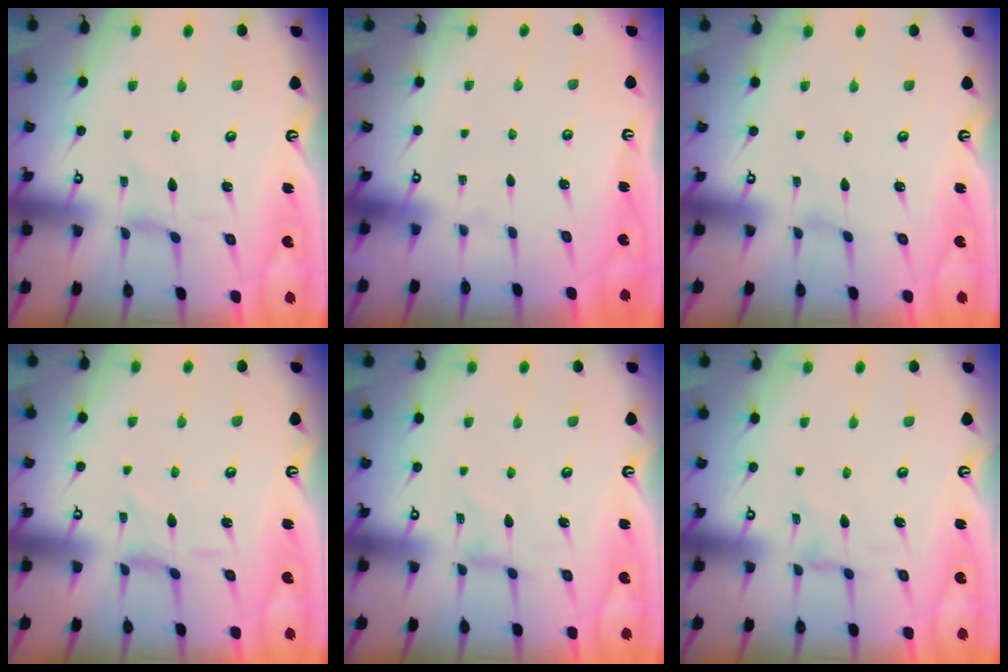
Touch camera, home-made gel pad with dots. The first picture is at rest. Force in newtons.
{"total": 0.0}
{"total": 0.0}
{"total": 1.9, "press": 1.9, "slide": 0.4}
{"total": 1.5, "press": 1.5, "slide": 0.3}
{"total": 0.0}